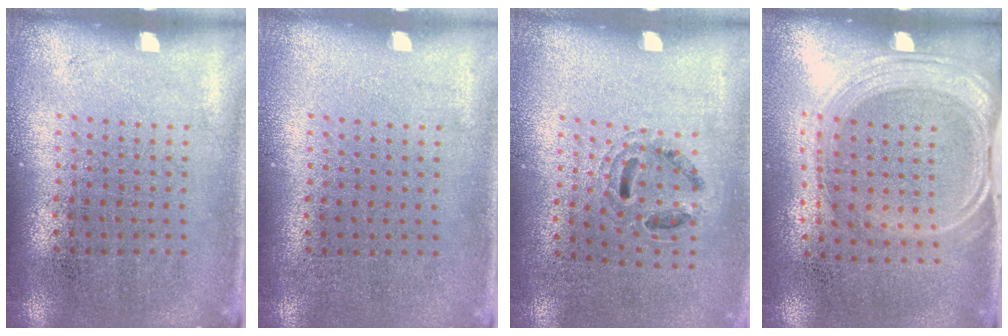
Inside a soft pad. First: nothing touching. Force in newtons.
{"total": 0.0}
{"total": 0.9, "press": 0.8, "slide": 0.2}
{"total": 1.6, "press": 1.4, "slide": 0.9}